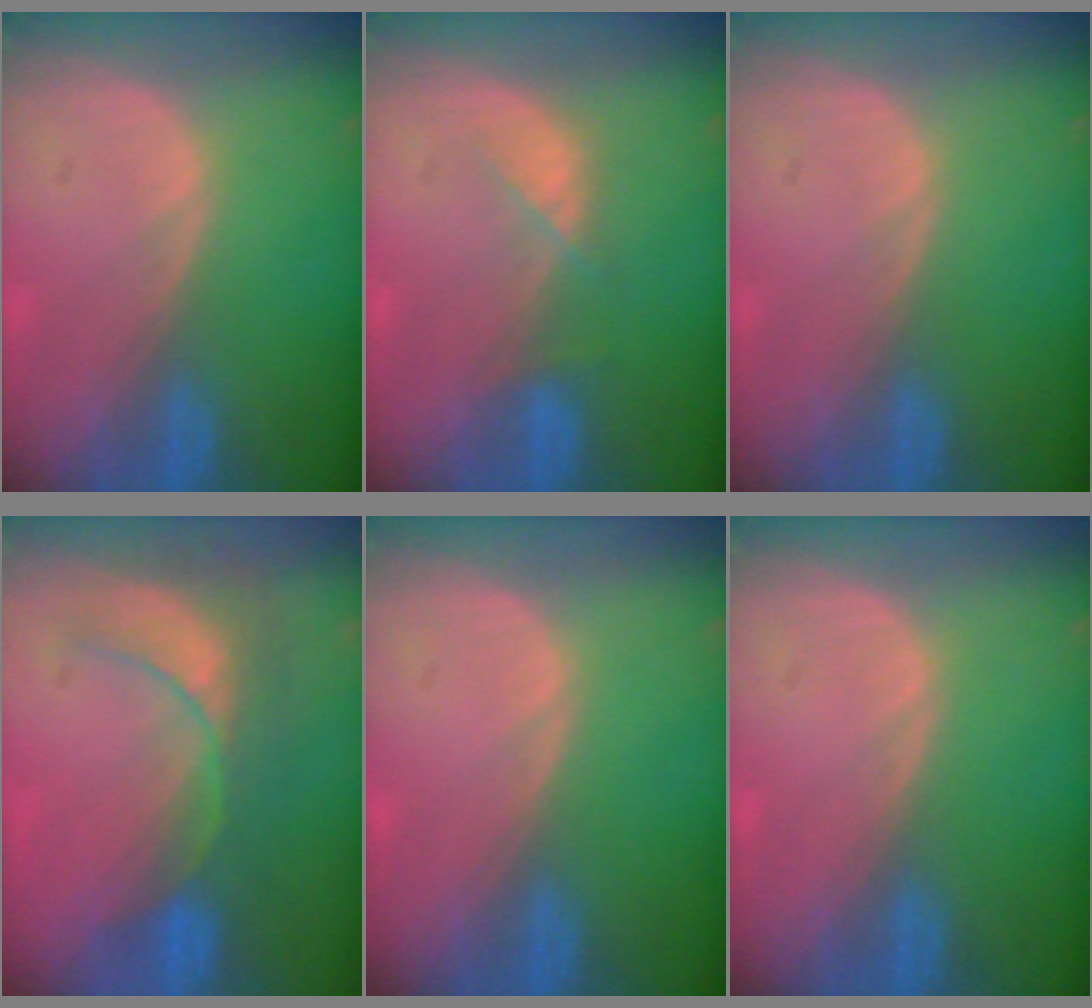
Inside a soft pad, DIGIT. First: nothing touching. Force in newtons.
{"total": 2.4, "press": 2.3, "slide": 0.5}
{"total": 0.0}
{"total": 9.1, "press": 7.9, "slide": 4.5}
{"total": 0.0}
{"total": 0.0}